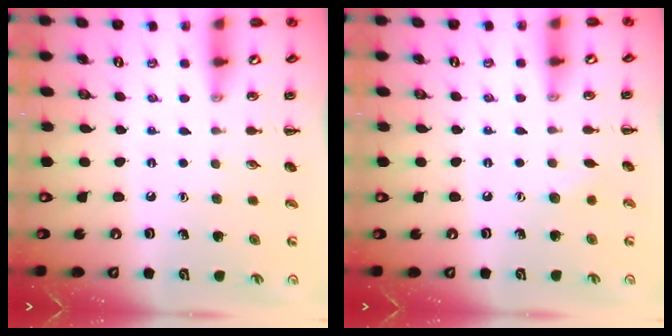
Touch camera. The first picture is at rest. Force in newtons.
{"total": 3.9, "press": 3.7, "slide": 1.0}